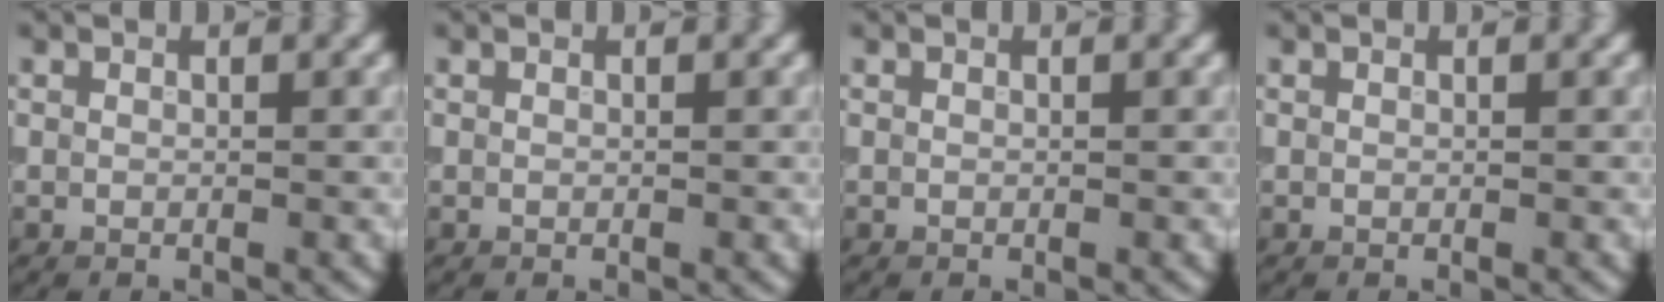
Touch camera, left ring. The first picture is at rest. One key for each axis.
{"total": 0.0}
{"total": 0.0}
{"total": 0.0}